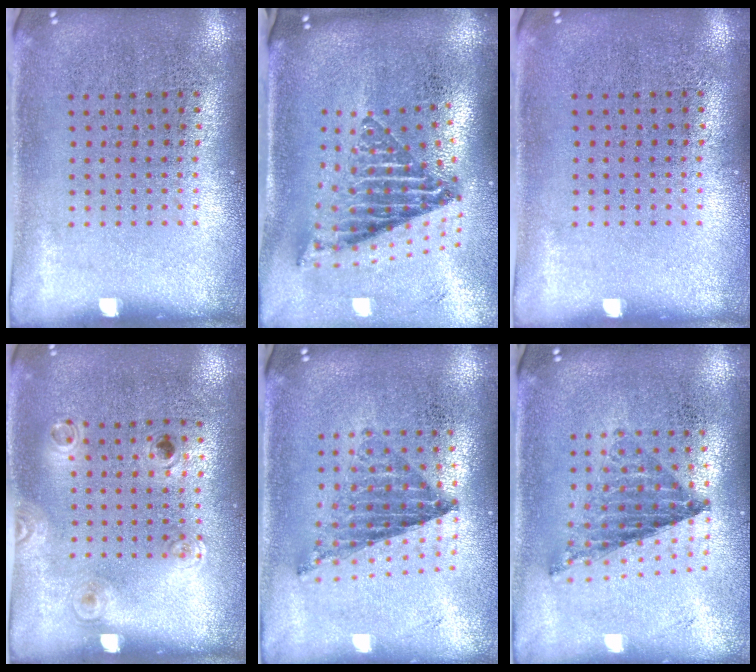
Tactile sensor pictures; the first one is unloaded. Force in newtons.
{"total": 2.4, "press": 1.6, "slide": 1.8}
{"total": 0.0}
{"total": 1.2, "press": 0.8, "slide": 0.8}
{"total": 0.8, "press": 0.8, "slide": 0.2}
{"total": 0.8, "press": 0.8, "slide": 0.1}